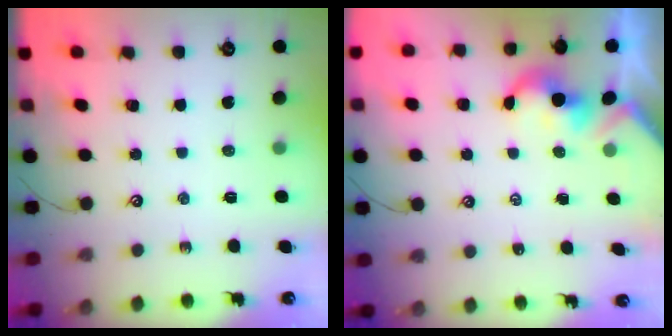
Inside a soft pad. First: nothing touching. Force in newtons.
{"total": 1.9, "press": 1.9, "slide": 0.2}